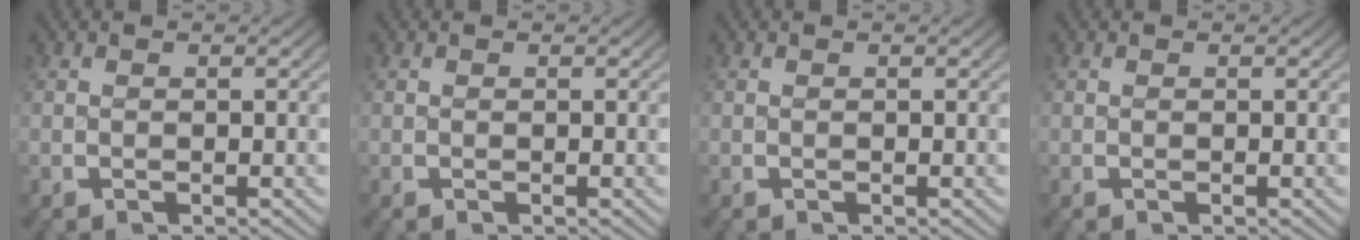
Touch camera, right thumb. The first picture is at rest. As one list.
[{"total": 0.0}, {"total": 0.0}, {"total": 0.0}]